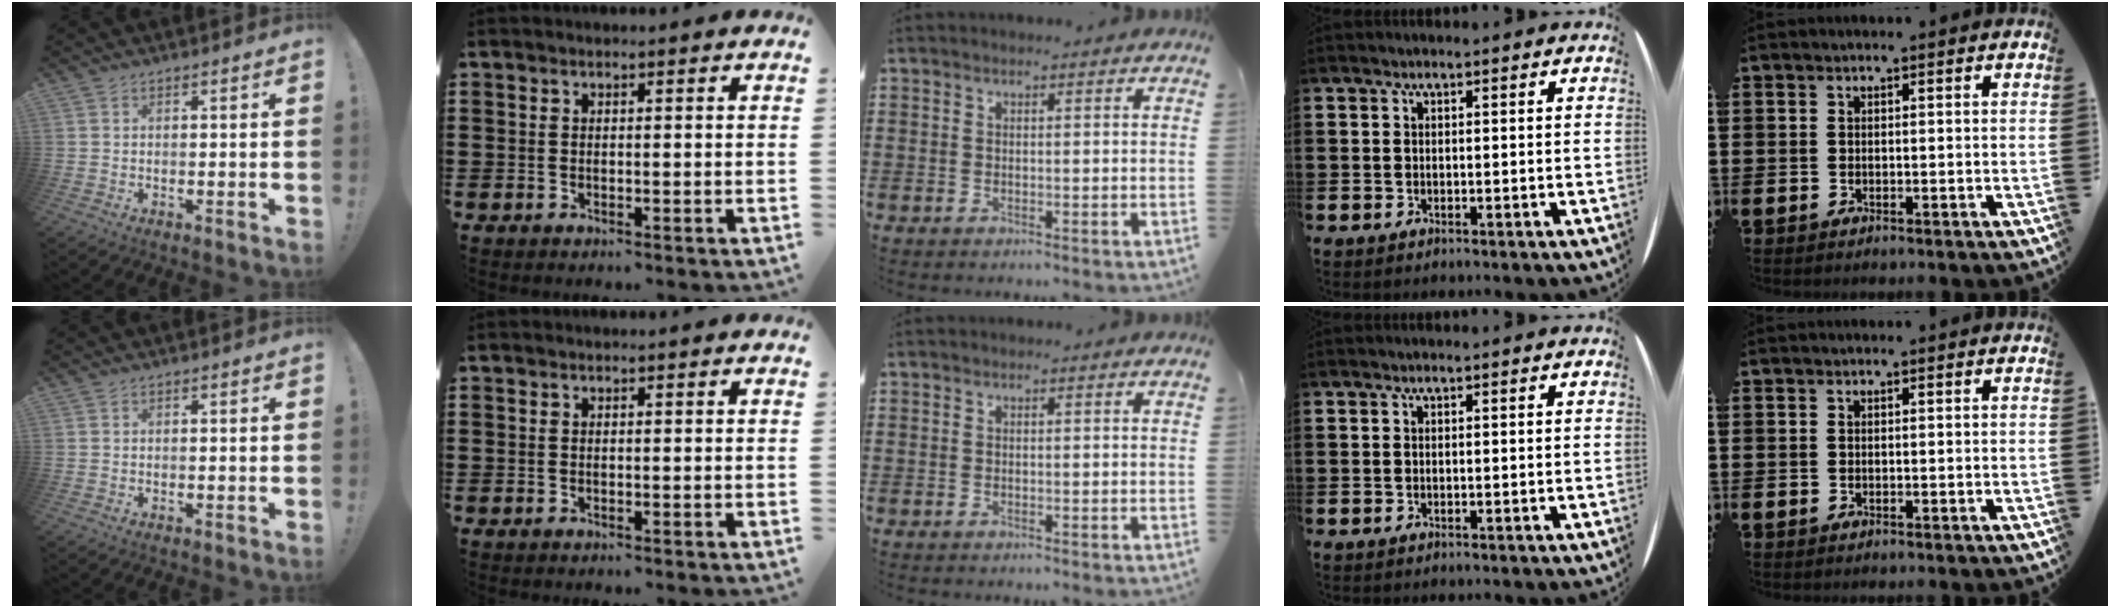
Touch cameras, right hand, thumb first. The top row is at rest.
{}